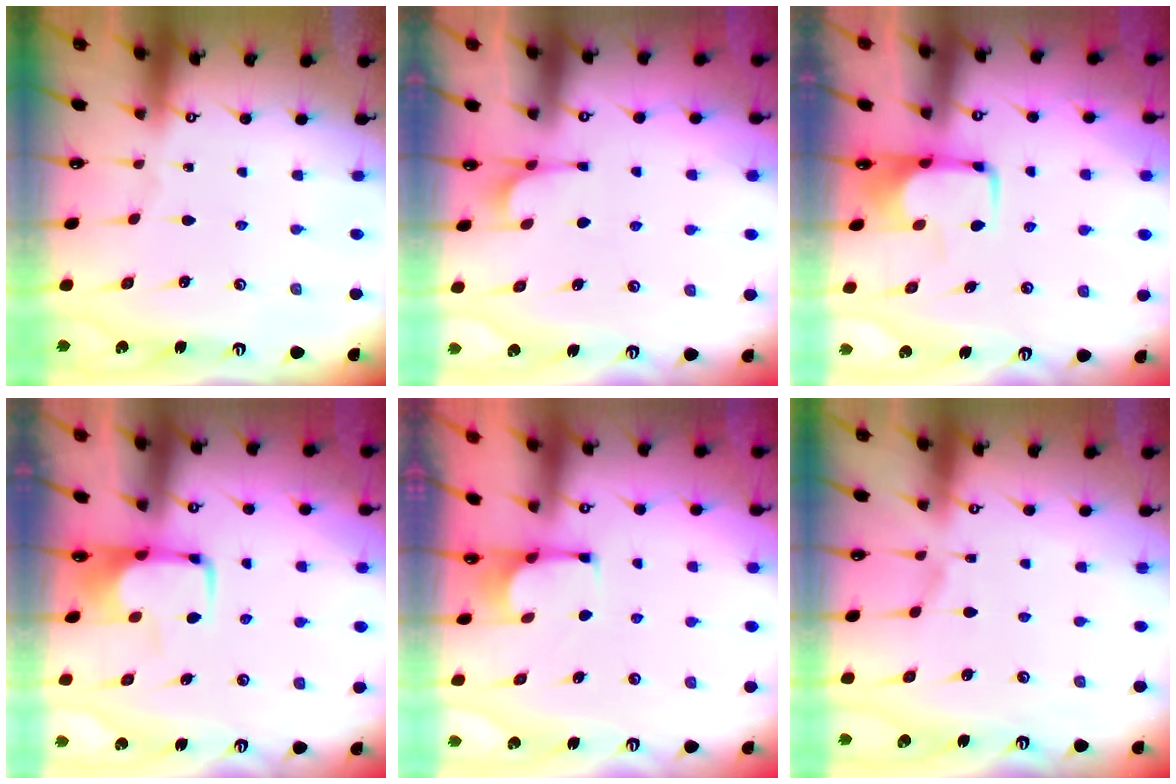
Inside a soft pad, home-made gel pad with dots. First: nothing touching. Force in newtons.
{"total": 2.8, "press": 2.7, "slide": 0.9}
{"total": 1.9, "press": 1.9, "slide": 0.5}
{"total": 1.9, "press": 1.8, "slide": 0.5}
{"total": 4.8, "press": 4.7, "slide": 0.5}
{"total": 3.7, "press": 3.7, "slide": 0.4}